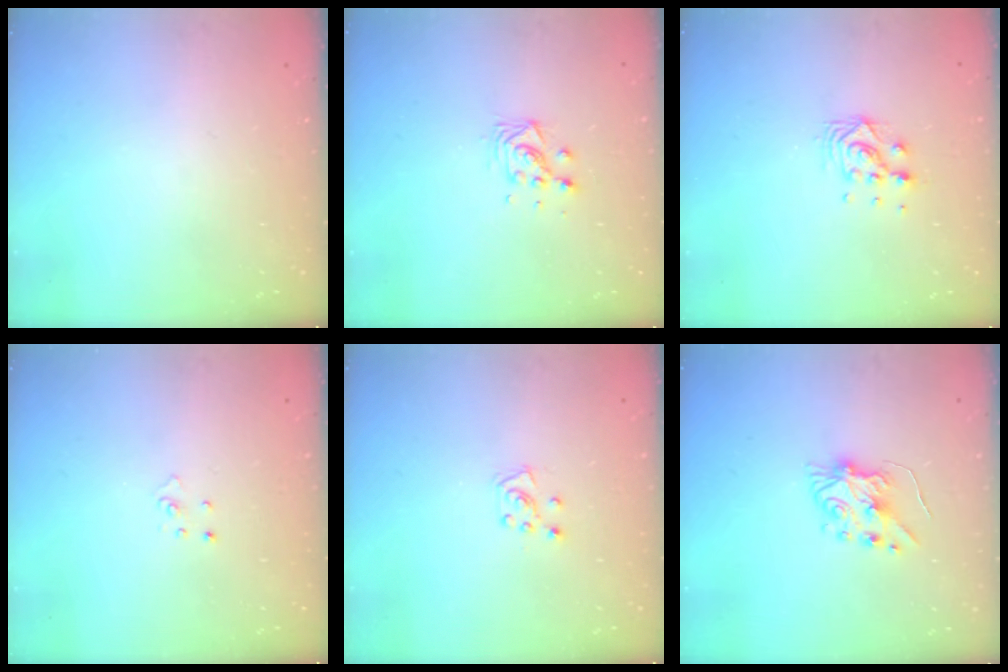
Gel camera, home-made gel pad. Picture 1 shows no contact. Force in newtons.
{"total": 6.1, "press": 6.1, "slide": 0.5}
{"total": 7.6, "press": 7.5, "slide": 0.5}
{"total": 3.0, "press": 2.9, "slide": 0.3}
{"total": 6.2, "press": 6.1, "slide": 0.6}
{"total": 6.6, "press": 6.6, "slide": 0.7}